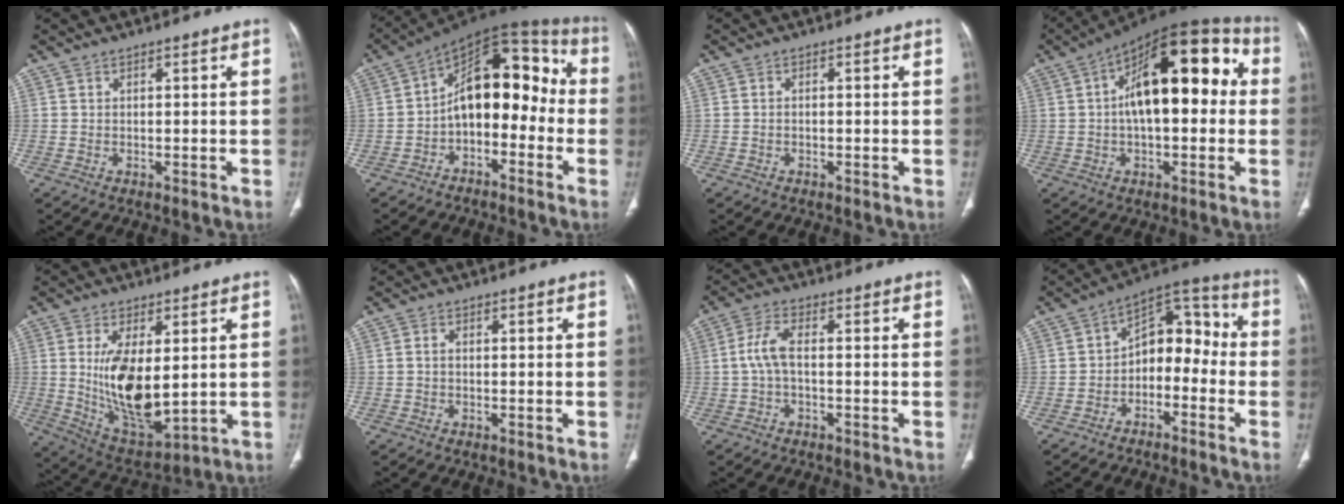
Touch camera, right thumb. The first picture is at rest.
{"total": 15.8, "force": [-2.3, 9.4, 12.4], "torque": [-0.145, 0.072, -0.049]}
{"total": 0.0}
{"total": 21.3, "force": [2.7, 10.0, 18.6], "torque": [-0.254, 0.046, 0.028]}
{"total": 14.9, "force": [1.5, 6.8, 13.2], "torque": [-0.226, -0.027, 0.047]}
{"total": 0.8, "force": [-0.1, 0.5, 0.6], "torque": [-0.009, 0.002, -0.004]}
{"total": 4.6, "force": [-0.4, 1.7, 4.2], "torque": [-0.102, 0.014, -0.012]}
{"total": 11.6, "force": [-2.9, 7.7, 8.2], "torque": [-0.081, 0.066, -0.060]}